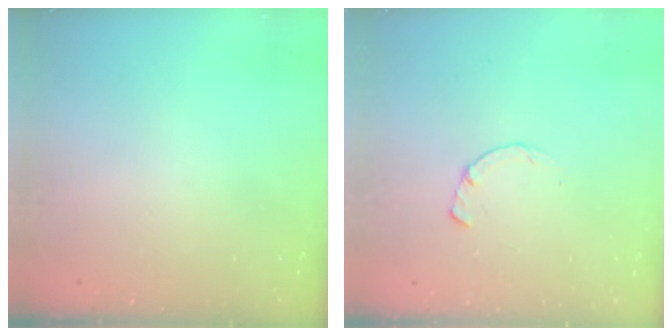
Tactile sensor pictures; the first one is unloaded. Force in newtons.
{"total": 1.7, "press": 1.7, "slide": 0.2}